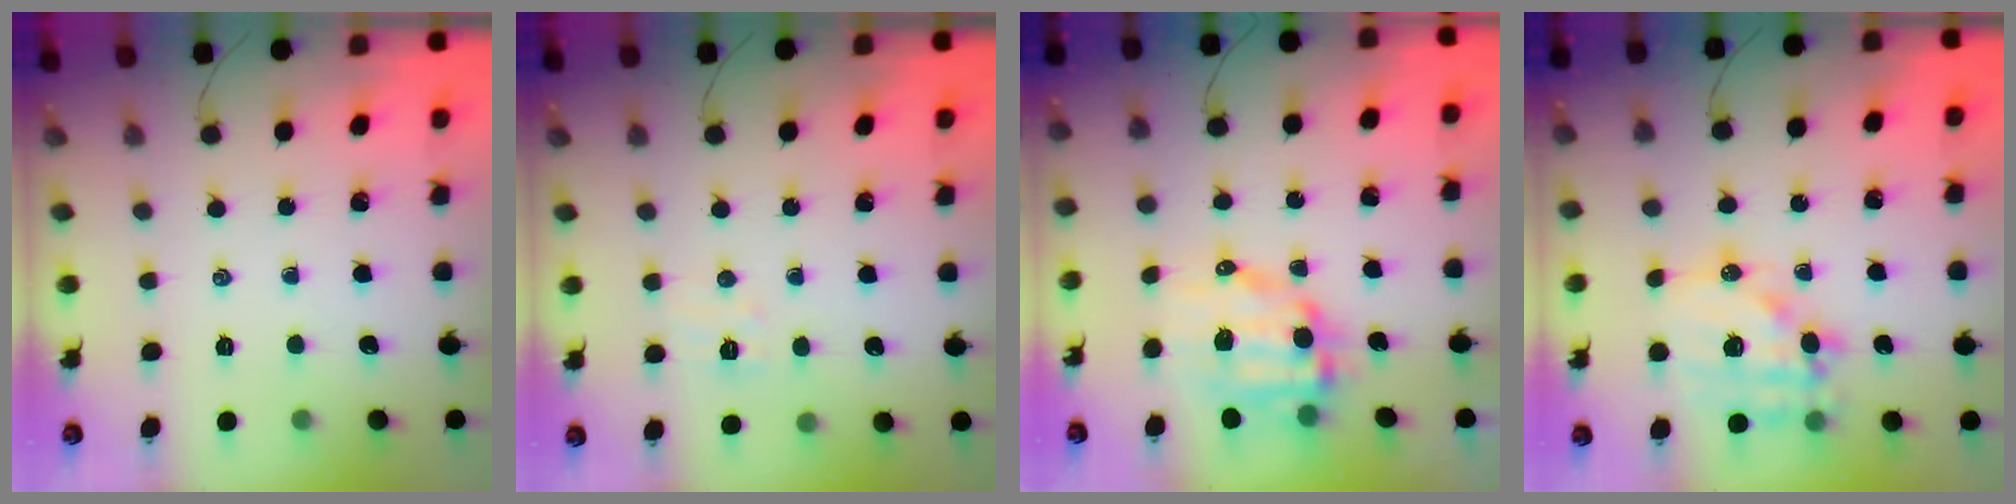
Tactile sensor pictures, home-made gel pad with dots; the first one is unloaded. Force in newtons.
{"total": 4.8, "press": 4.6, "slide": 1.2}
{"total": 10.3, "press": 10.1, "slide": 2.3}
{"total": 15.8, "press": 15.4, "slide": 3.4}